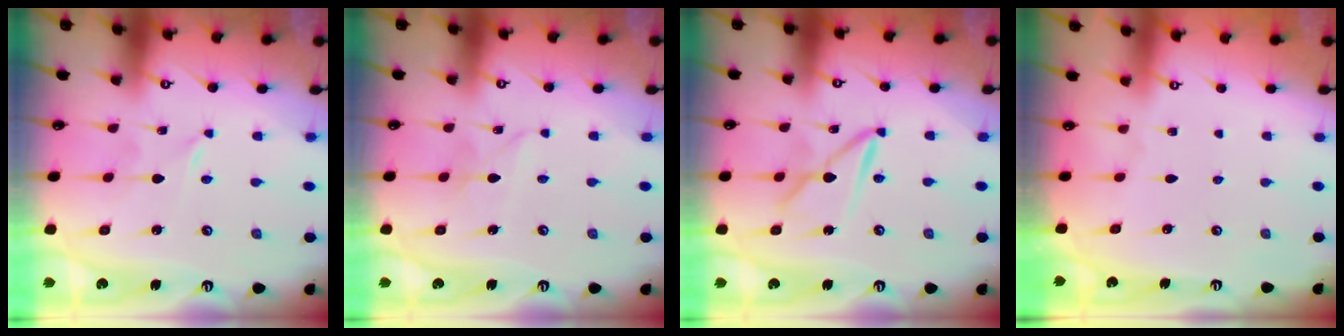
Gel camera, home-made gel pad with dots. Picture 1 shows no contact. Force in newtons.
{"total": 2.6, "press": 2.6, "slide": 0.2}
{"total": 6.9, "press": 6.9, "slide": 0.5}
{"total": 0.0}